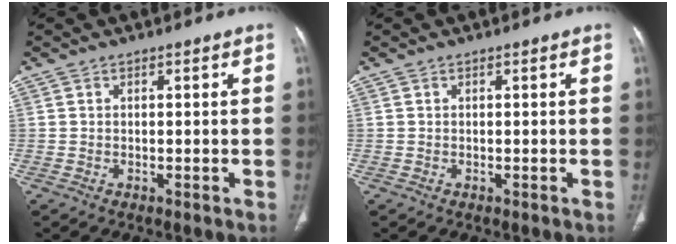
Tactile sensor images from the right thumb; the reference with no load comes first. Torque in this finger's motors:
{"motor_torque": [0.00, 0.00, 0.04, 0.04, 0.03]}